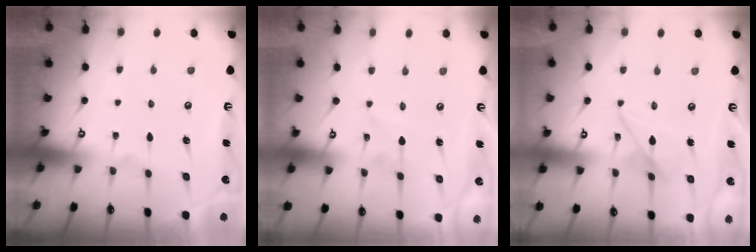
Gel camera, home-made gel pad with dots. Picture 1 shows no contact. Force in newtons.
{"total": 0.0}
{"total": 7.0, "press": 7.0, "slide": 0.4}